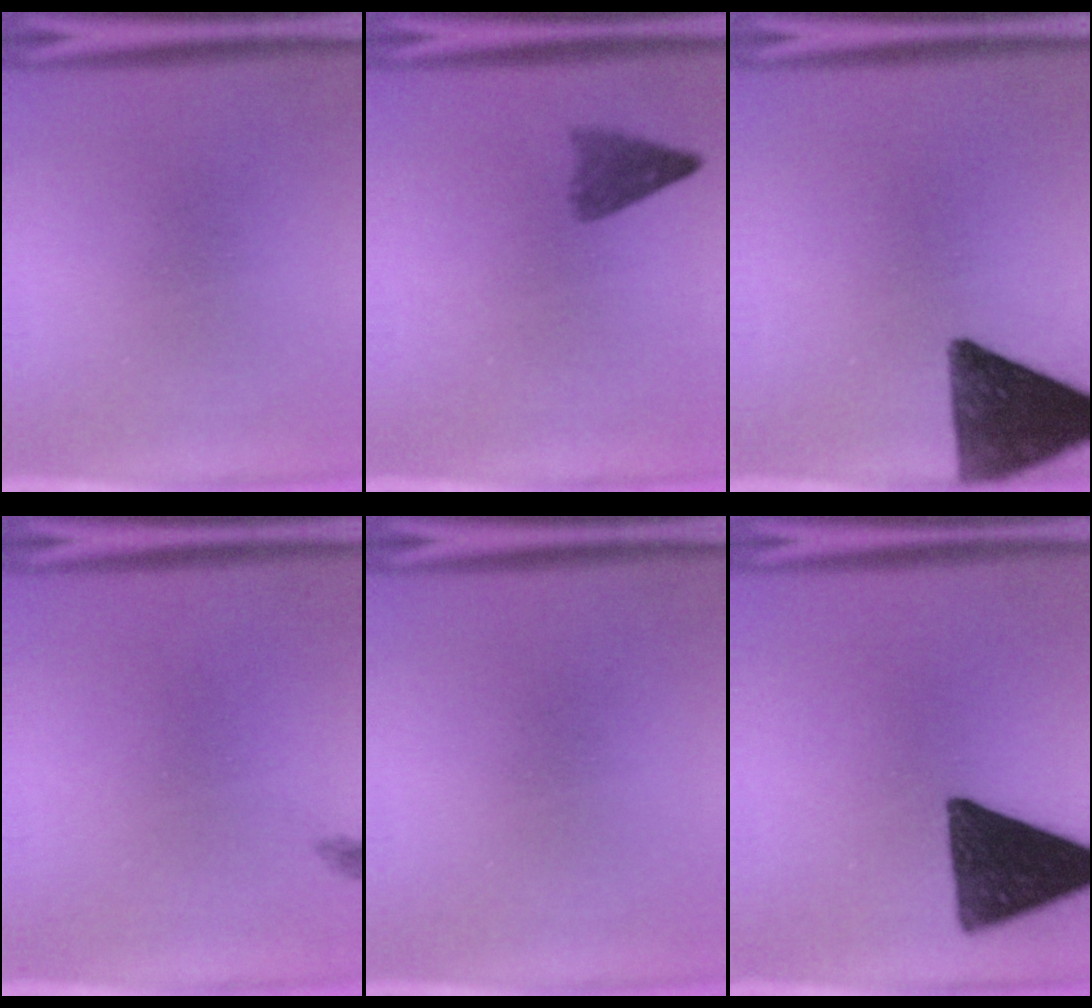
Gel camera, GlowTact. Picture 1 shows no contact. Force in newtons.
{"total": 3.3}
{"total": 12.8}
{"total": 0.7}
{"total": 0.0}
{"total": 14.7}